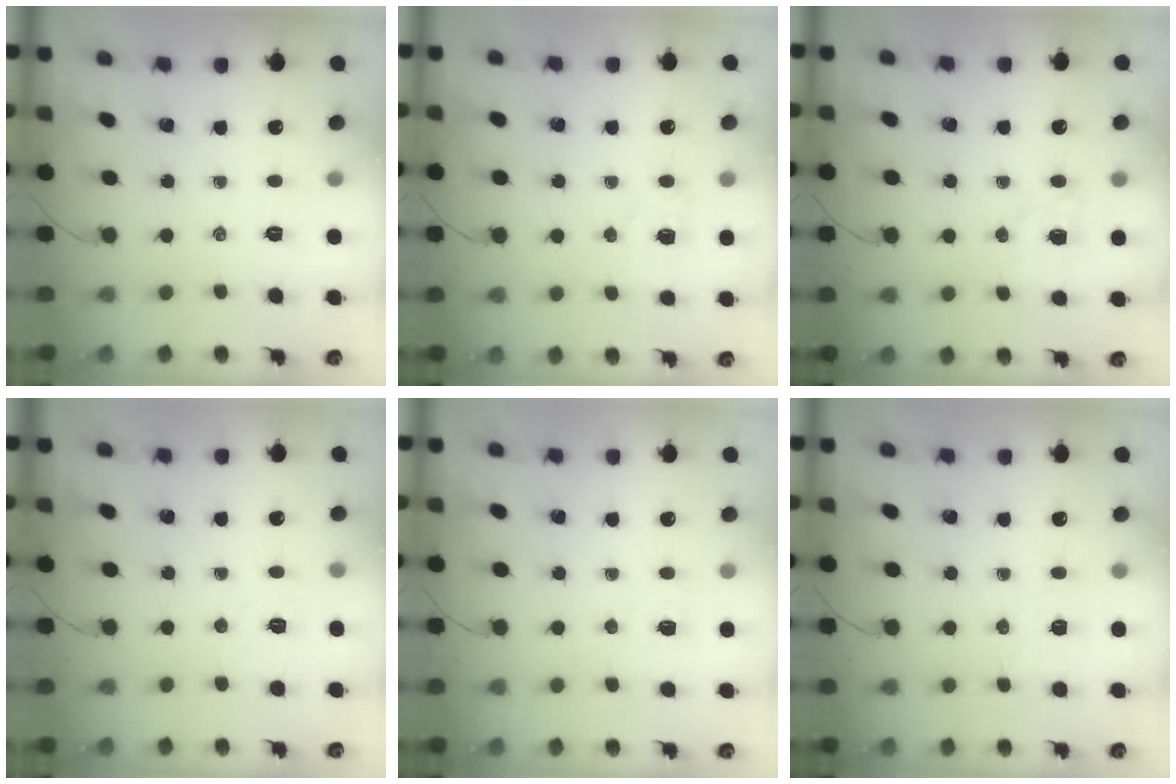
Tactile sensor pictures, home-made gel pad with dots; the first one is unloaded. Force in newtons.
{"total": 3.4, "press": 3.3, "slide": 1.0}
{"total": 4.2, "press": 4.0, "slide": 1.3}
{"total": 2.7, "press": 2.5, "slide": 0.8}
{"total": 3.0, "press": 2.9, "slide": 0.9}
{"total": 2.8, "press": 2.7, "slide": 0.7}